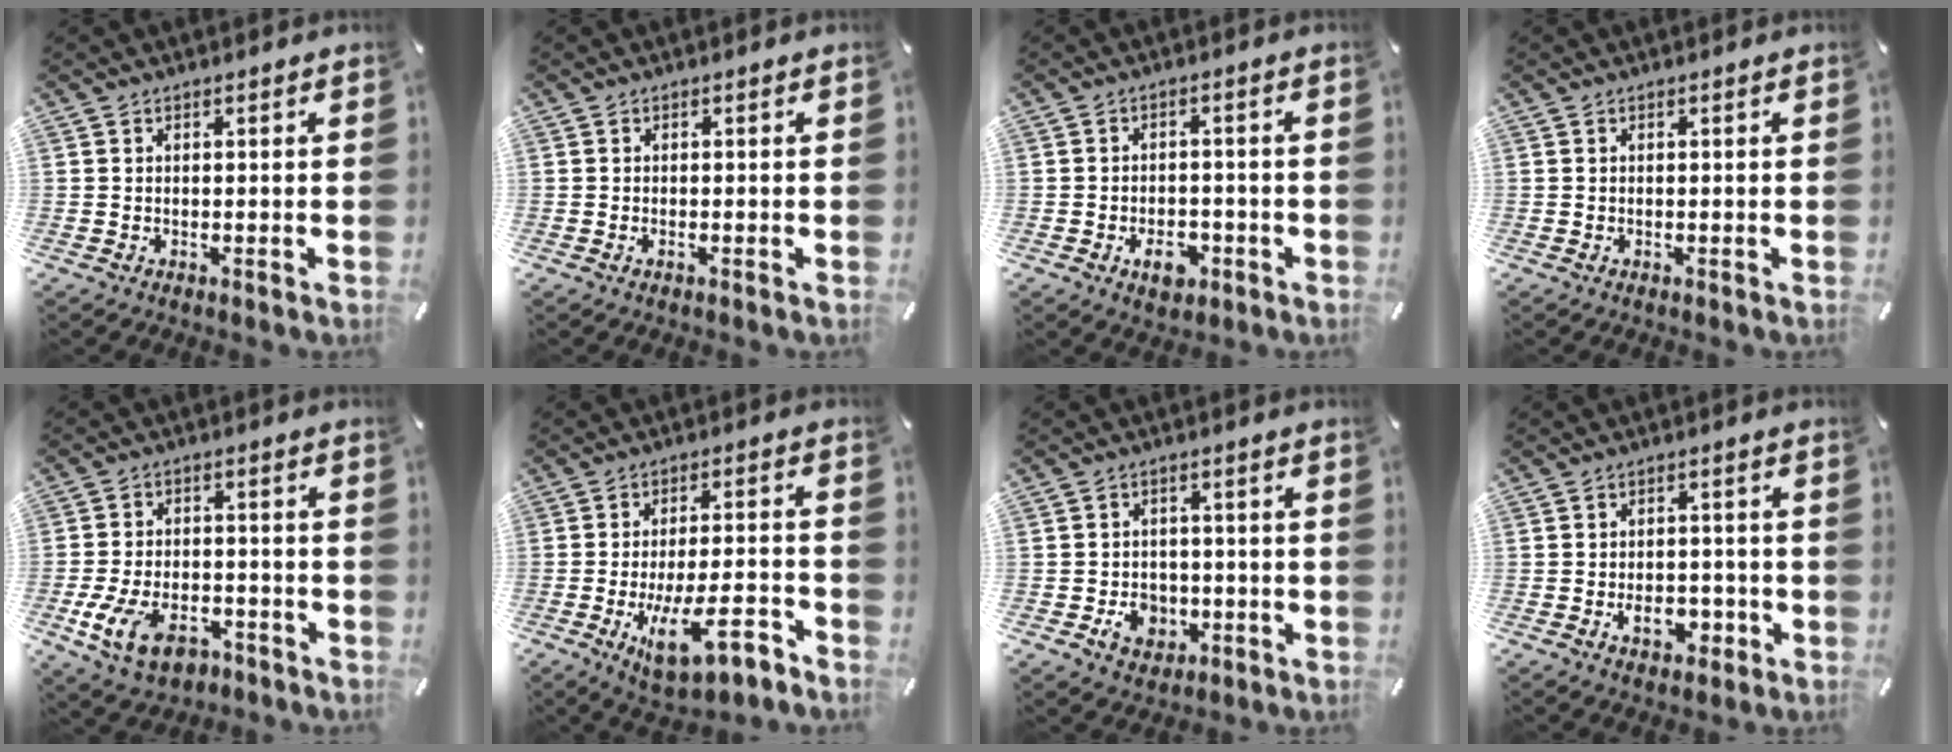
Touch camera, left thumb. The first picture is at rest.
{"total": 0.7, "force": [-0.3, 0.3, 0.6], "torque": [-0.012, -0.003, -0.005]}
{"total": 5.9, "force": [-2.6, 3.9, 3.6], "torque": [-0.060, 0.008, -0.047]}
{"total": 0.0}
{"total": 11.2, "force": [-5.5, 6.5, 7.4], "torque": [-0.149, 0.023, -0.096]}
{"total": 14.9, "force": [-6.4, 5.9, 12.1], "torque": [-0.192, 0.022, -0.096]}
{"total": 6.9, "force": [-1.8, 6.0, 2.8], "torque": [-0.047, 0.009, -0.030]}
{"total": 6.9, "force": [-2.3, 4.7, 4.5], "torque": [-0.058, 0.007, -0.038]}